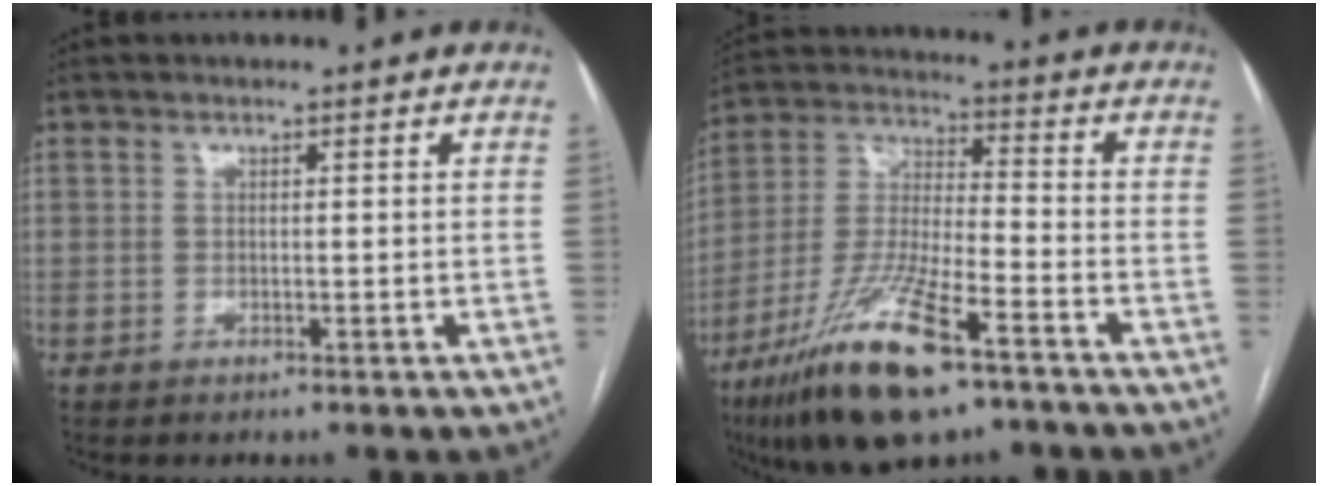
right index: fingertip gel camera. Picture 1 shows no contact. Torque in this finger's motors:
{"motor_torque": [0.99, -0.96, 0.40, 0.09]}